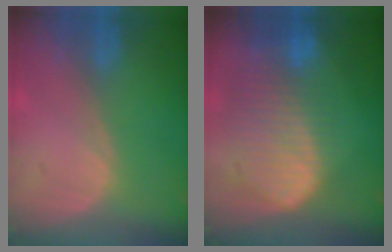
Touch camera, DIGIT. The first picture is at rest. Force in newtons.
{"total": 10.2, "press": 8.8, "slide": 5.2}